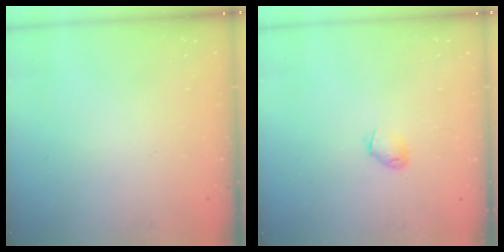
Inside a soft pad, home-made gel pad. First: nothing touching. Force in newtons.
{"total": 3.8, "press": 3.7, "slide": 0.5}